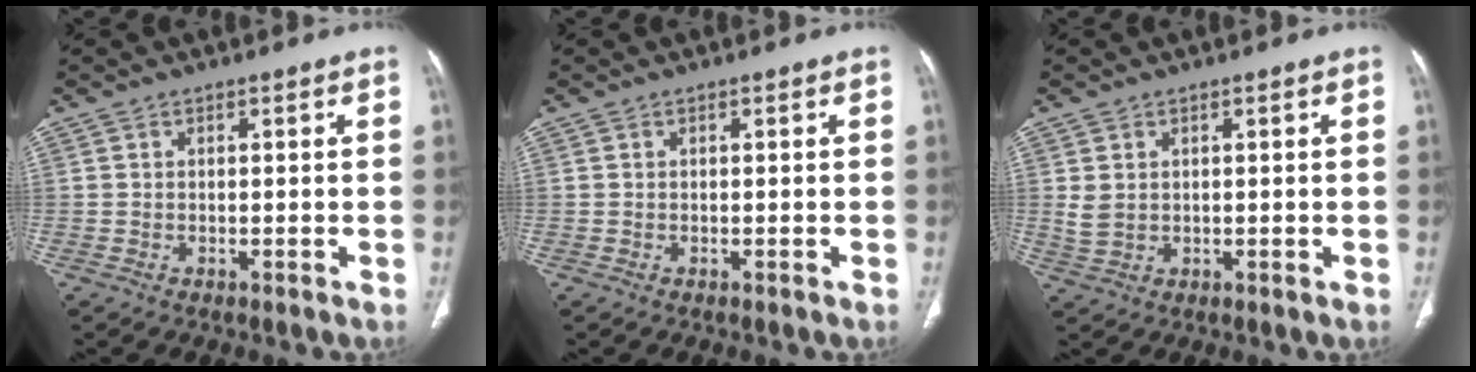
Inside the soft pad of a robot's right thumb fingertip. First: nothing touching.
{"total": 0.0}
{"total": 2.8, "force": [0.9, 2.0, 1.8], "torque": [-0.038, -0.002, 0.025]}